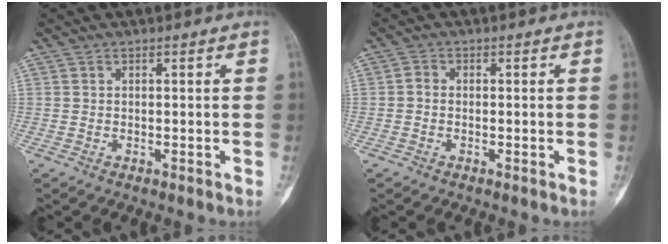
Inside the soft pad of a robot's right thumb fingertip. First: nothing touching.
{"total": 1.1, "force": [-0.3, 0.9, 0.6], "torque": [-0.004, 0.002, -0.010]}